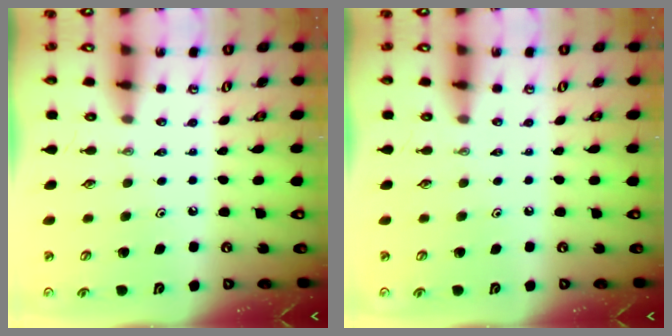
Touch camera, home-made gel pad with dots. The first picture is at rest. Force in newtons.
{"total": 0.0}